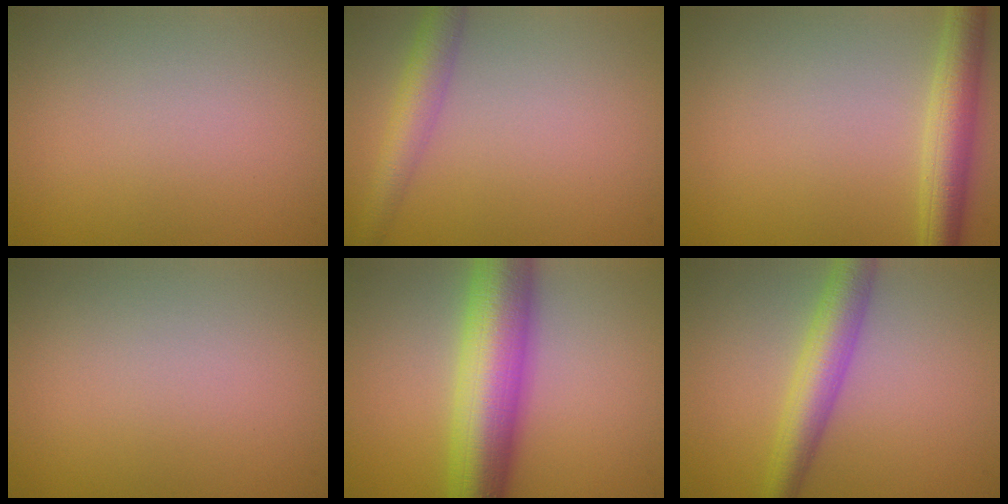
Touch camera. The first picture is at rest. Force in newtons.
{"total": 3.5, "press": 3.5, "slide": 0.2}
{"total": 4.2, "press": 4.2, "slide": 0.2}
{"total": 0.0}
{"total": 10.0, "press": 10.0, "slide": 0.2}
{"total": 4.7, "press": 4.7, "slide": 0.1}